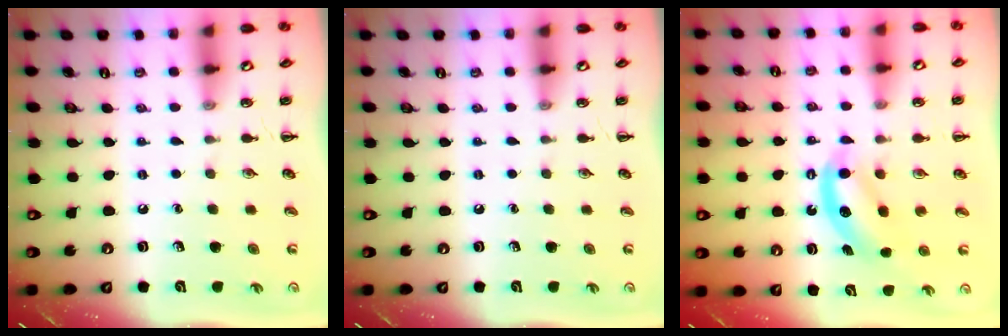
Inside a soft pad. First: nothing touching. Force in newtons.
{"total": 0.0}
{"total": 5.8, "press": 5.7, "slide": 0.7}